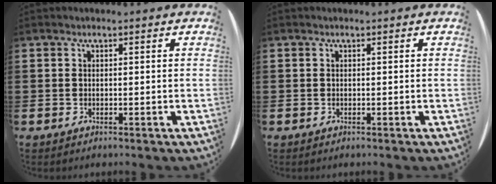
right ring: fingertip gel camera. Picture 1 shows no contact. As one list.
[{"total": 0.0}]